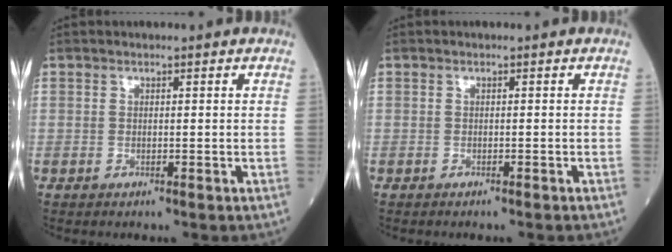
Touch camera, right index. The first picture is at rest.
{"total": 1.6, "force": [-1.5, -0.1, 0.7], "torque": [-0.008, 0.003, -0.019]}